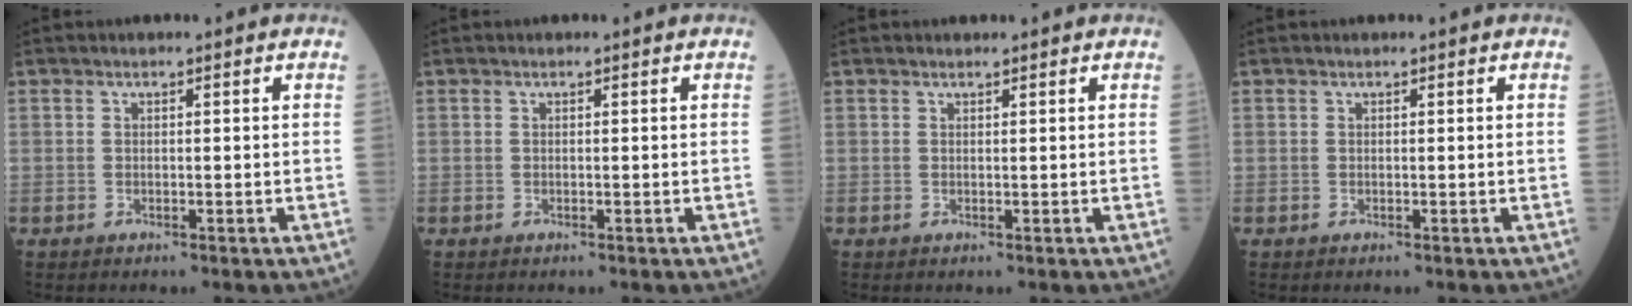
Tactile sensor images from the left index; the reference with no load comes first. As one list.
[{"total": 0.0}, {"total": 0.5, "force": [0.5, 0.1, 0.1], "torque": [-0.013, 0.002, 0.008]}, {"total": 0.0}]